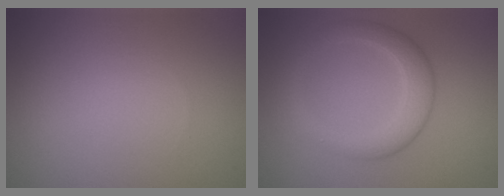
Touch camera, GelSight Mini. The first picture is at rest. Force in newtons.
{"total": 3.6, "press": 3.6, "slide": 0.2}